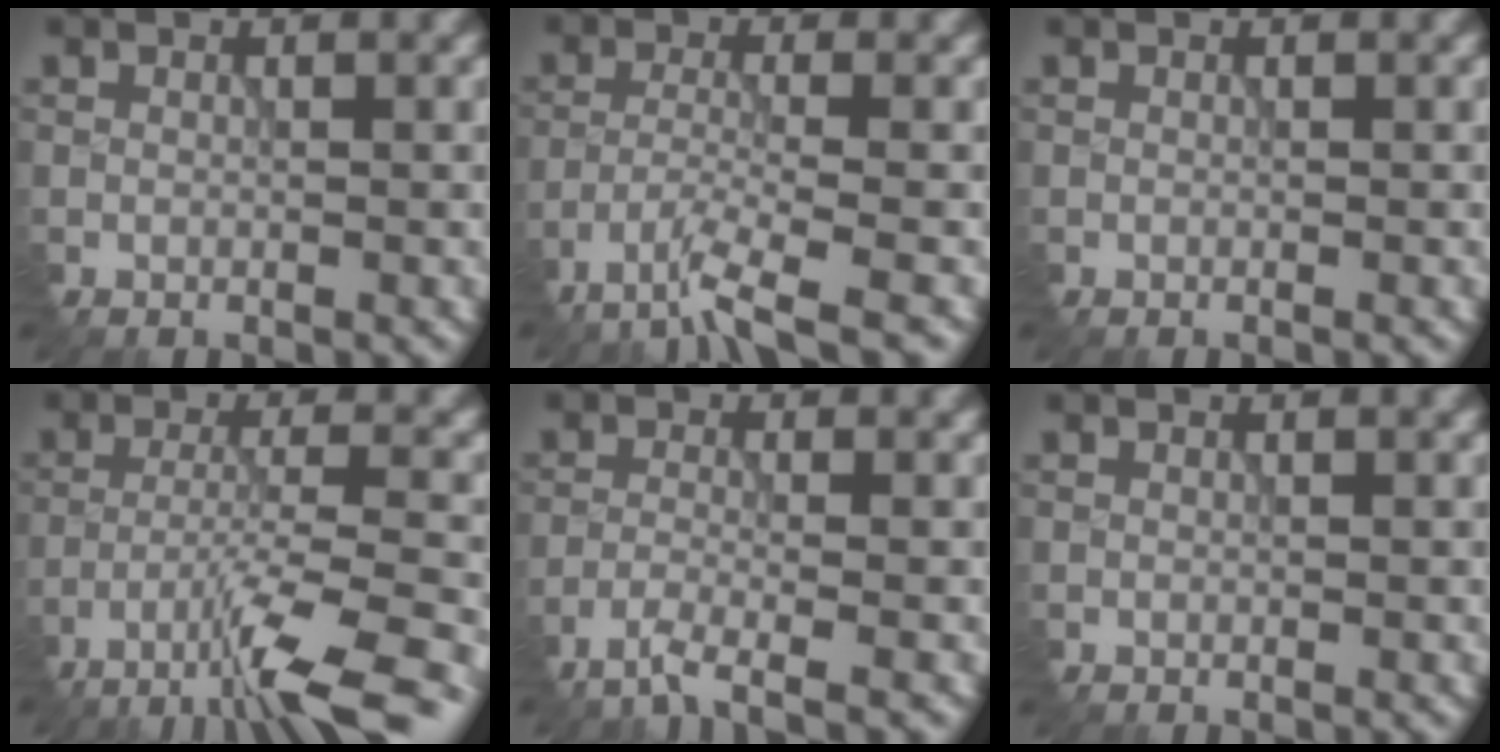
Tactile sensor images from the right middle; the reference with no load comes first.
{"total": 4.4, "force": [-3.1, 0.4, 3.0], "torque": [-0.055, -0.005, -0.068]}
{"total": 0.0}
{"total": 7.0, "force": [-4.8, 0.6, 5.0], "torque": [-0.085, -0.001, -0.086]}
{"total": 3.3, "force": [-2.5, 0.5, 2.2], "torque": [-0.040, -0.001, -0.065]}
{"total": 0.0}